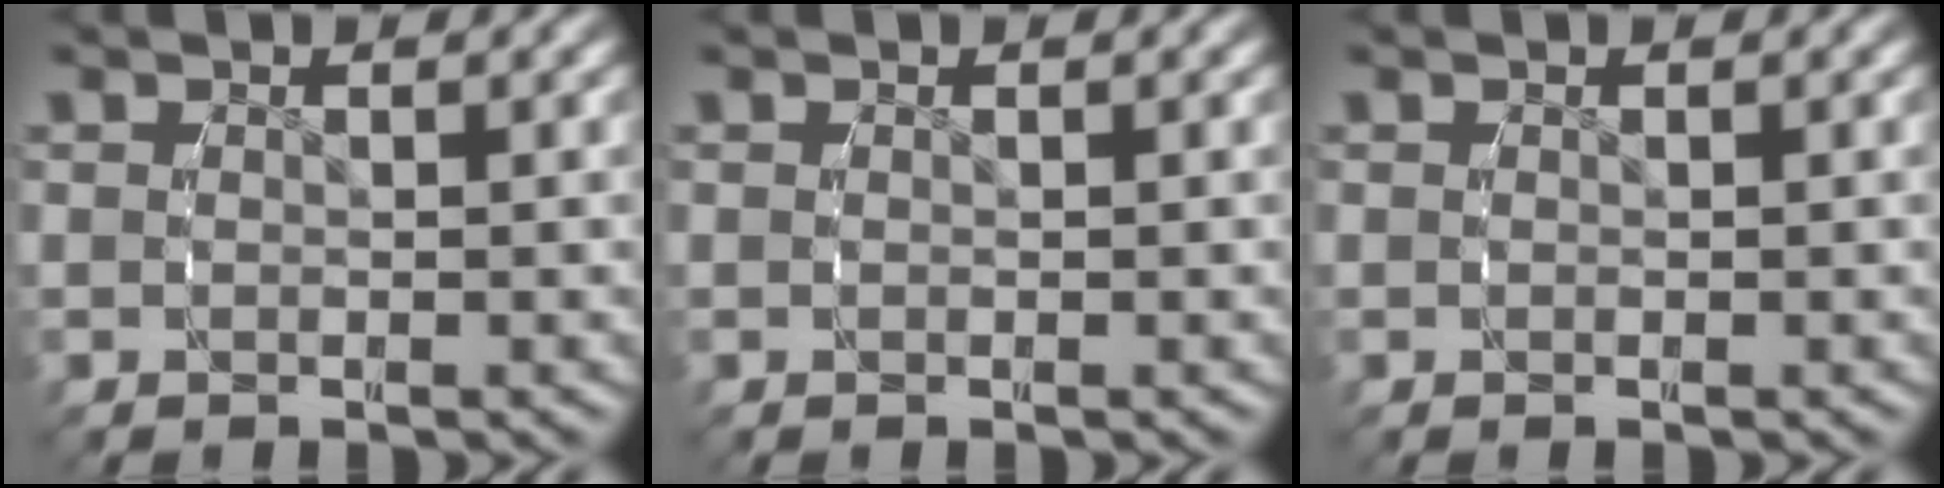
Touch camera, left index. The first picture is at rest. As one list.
[{"total": 0.0}, {"total": 0.0}]